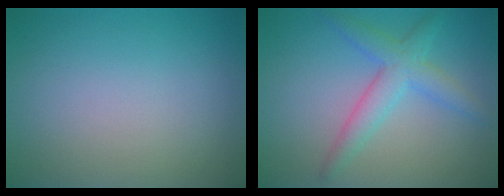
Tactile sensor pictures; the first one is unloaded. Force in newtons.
{"total": 3.7, "press": 3.7, "slide": 0.1}